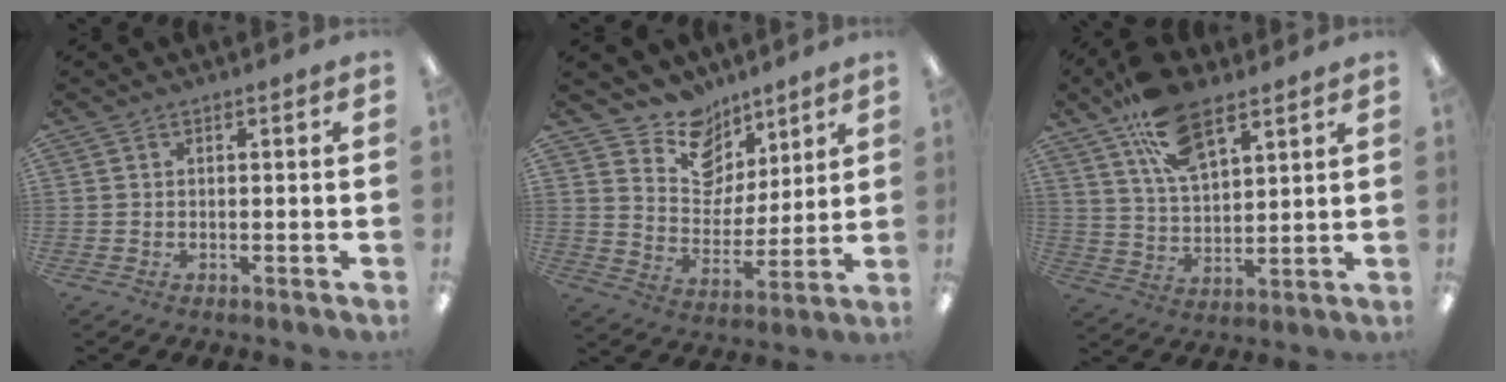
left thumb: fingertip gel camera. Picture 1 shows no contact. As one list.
[{"total": 11.7, "force": [9.0, 7.3, 2.0], "torque": [-0.042, -0.068, 0.172]}, {"total": 14.5, "force": [9.2, 6.8, 8.9], "torque": [-0.156, -0.030, 0.166]}]